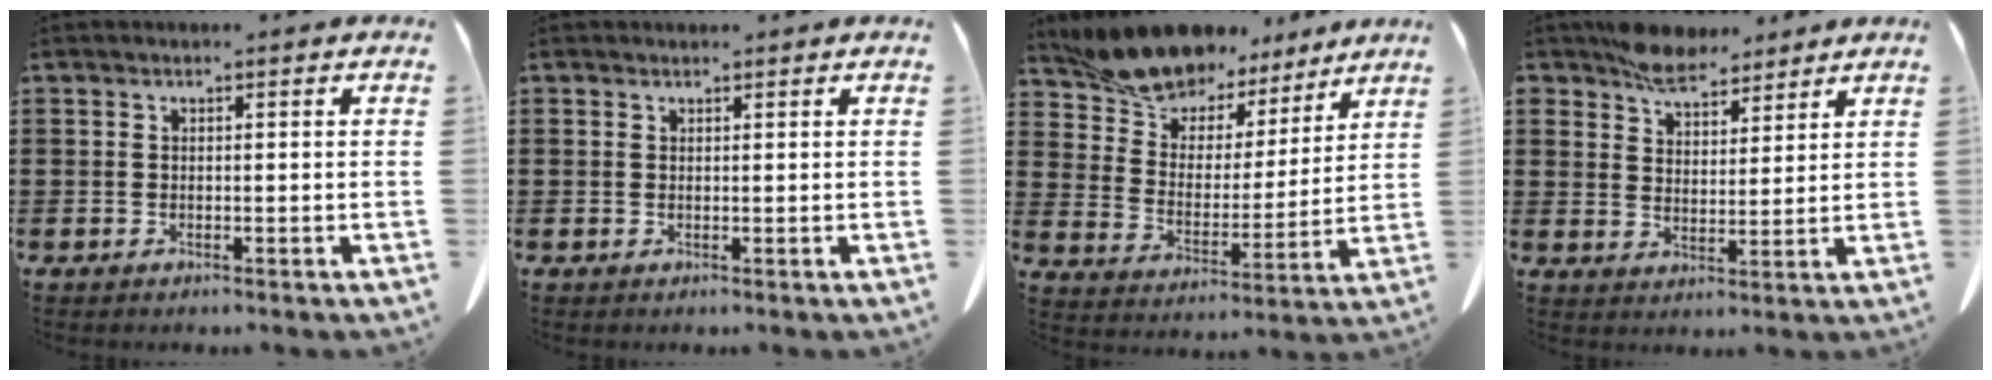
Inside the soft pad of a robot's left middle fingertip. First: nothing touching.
{"total": 0.7, "force": [0.6, 0.3, 0.0], "torque": [-0.001, 0.001, 0.012]}
{"total": 10.3, "force": [9.7, 3.1, 1.4], "torque": [-0.072, -0.066, 0.182]}
{"total": 6.6, "force": [5.8, 2.7, 1.6], "torque": [-0.053, -0.007, 0.111]}